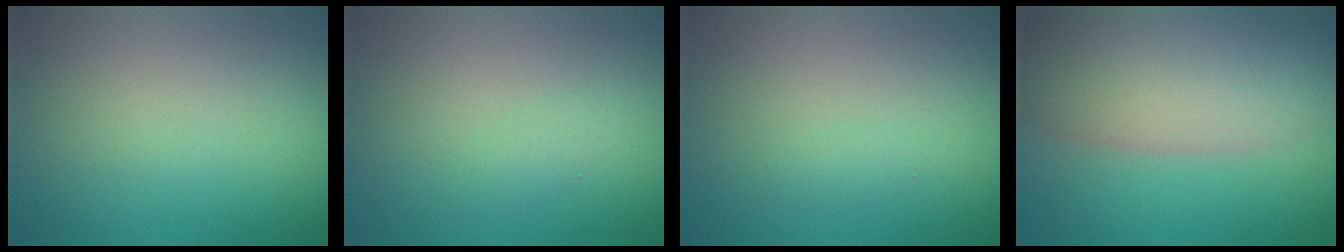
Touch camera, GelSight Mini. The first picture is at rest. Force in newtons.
{"total": 1.2, "press": 1.2, "slide": 0.0}
{"total": 0.7, "press": 0.7, "slide": 0.0}
{"total": 9.1, "press": 9.1, "slide": 0.5}